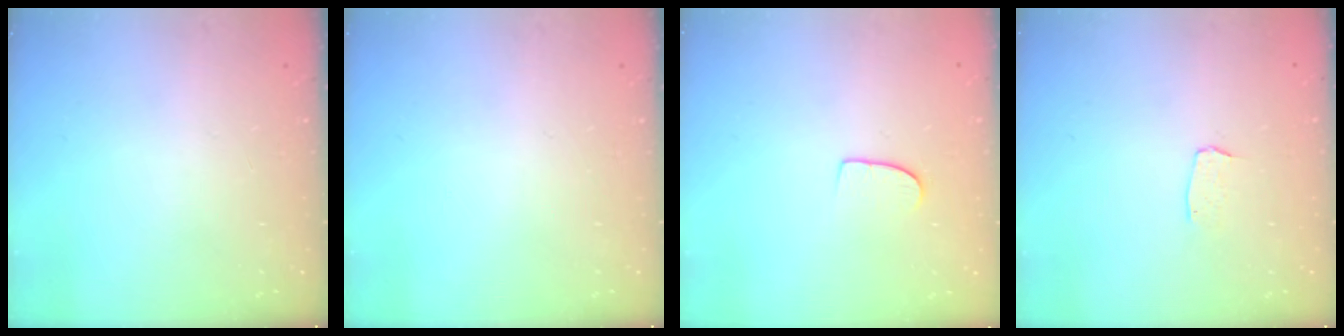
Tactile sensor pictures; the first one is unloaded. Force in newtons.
{"total": 0.0}
{"total": 6.5, "press": 6.5, "slide": 0.5}
{"total": 3.0, "press": 3.0, "slide": 0.2}